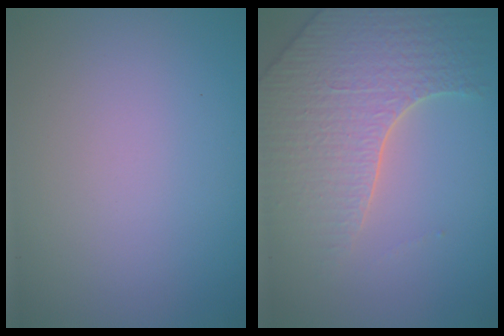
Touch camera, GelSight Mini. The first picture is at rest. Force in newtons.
{"total": 4.9, "press": 4.5, "slide": 2.0}